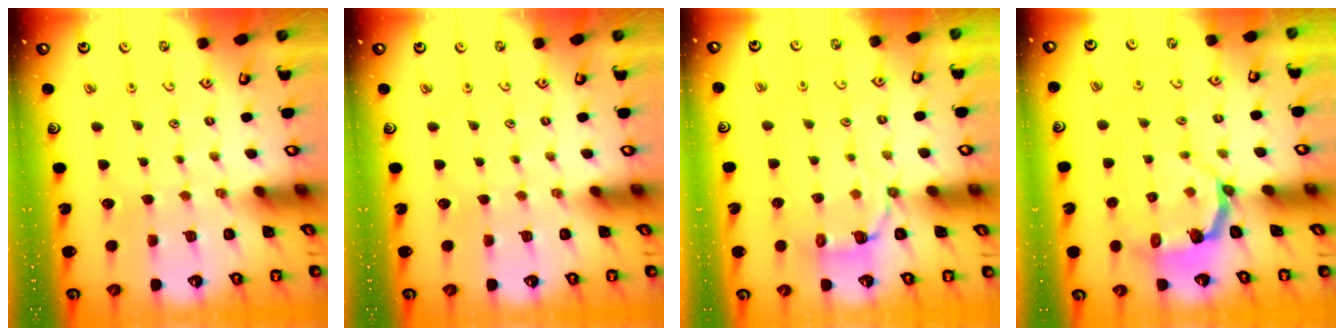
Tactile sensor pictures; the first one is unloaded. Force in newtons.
{"total": 0.0}
{"total": 3.8, "press": 2.5, "slide": 2.9}
{"total": 4.3, "press": 2.9, "slide": 3.1}